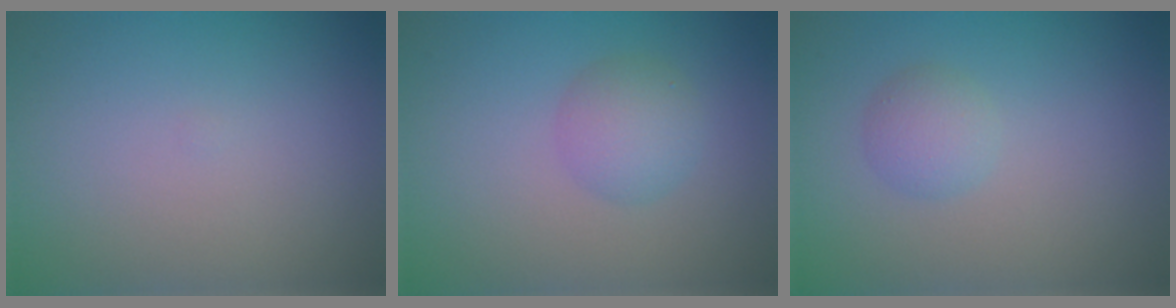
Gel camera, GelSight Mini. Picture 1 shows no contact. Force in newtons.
{"total": 2.7, "press": 2.7, "slide": 0.1}
{"total": 1.9, "press": 1.9, "slide": 0.0}